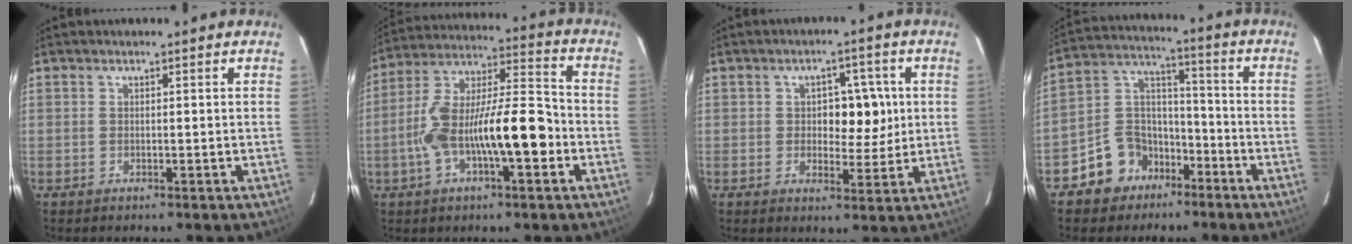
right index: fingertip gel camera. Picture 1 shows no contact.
{"total": 16.1, "force": [-4.2, 3.9, 15.1], "torque": [-0.284, 0.025, -0.071]}
{"total": 6.4, "force": [0.9, 3.8, 5.0], "torque": [-0.060, 0.014, 0.018]}
{"total": 10.3, "force": [-6.0, 7.8, 3.0], "torque": [-0.063, 0.037, -0.100]}